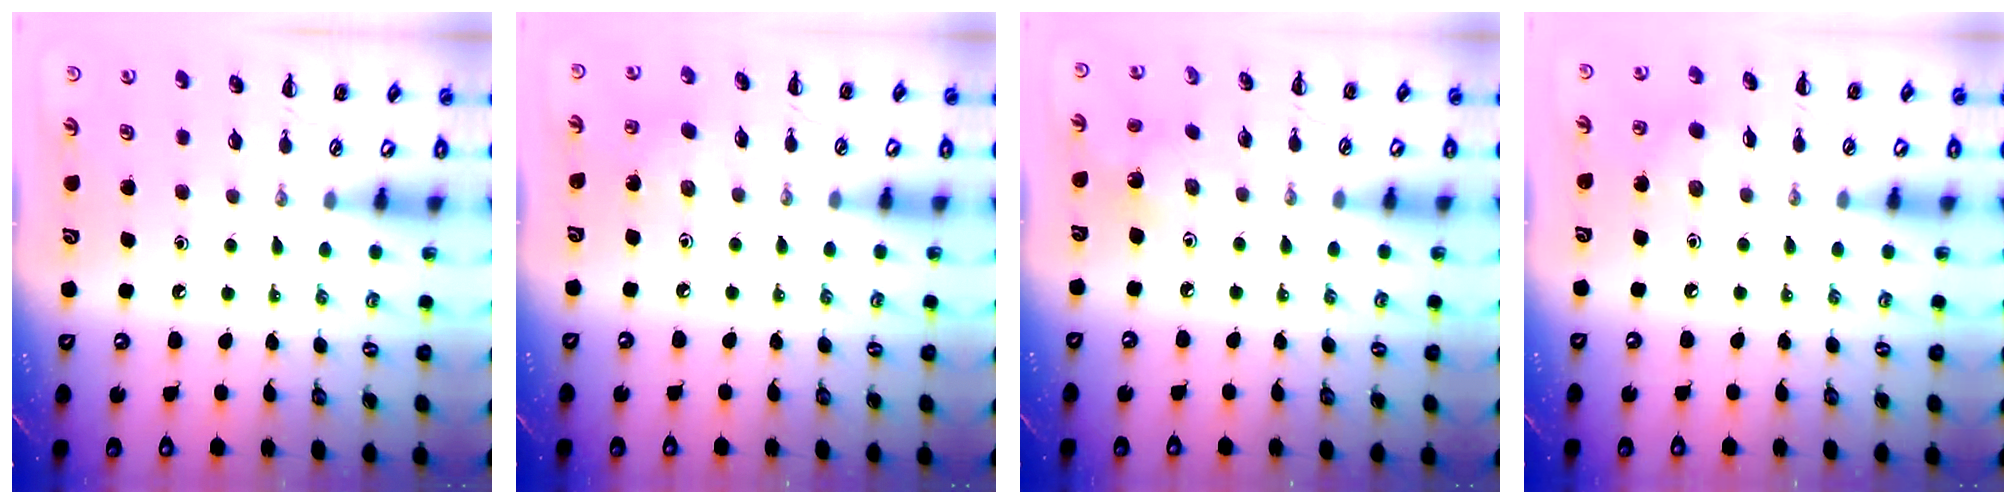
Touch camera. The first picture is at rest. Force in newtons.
{"total": 2.1, "press": 2.1, "slide": 0.5}
{"total": 1.6, "press": 1.5, "slide": 0.5}
{"total": 2.8, "press": 2.7, "slide": 0.7}